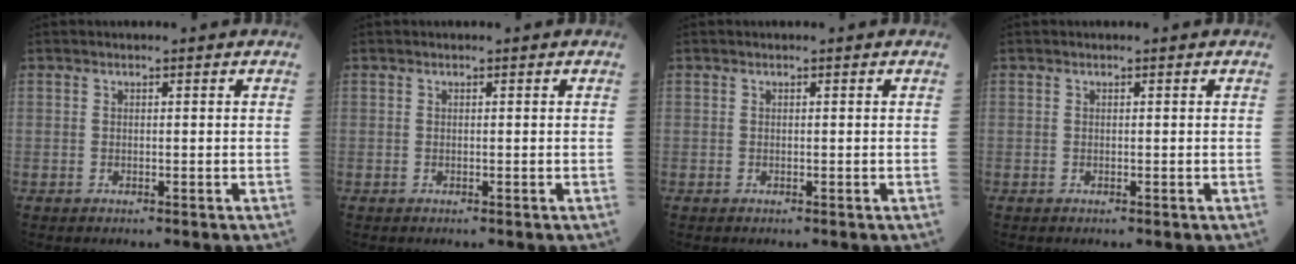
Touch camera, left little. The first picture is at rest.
{"total": 0.0}
{"total": 0.0}
{"total": 0.0}